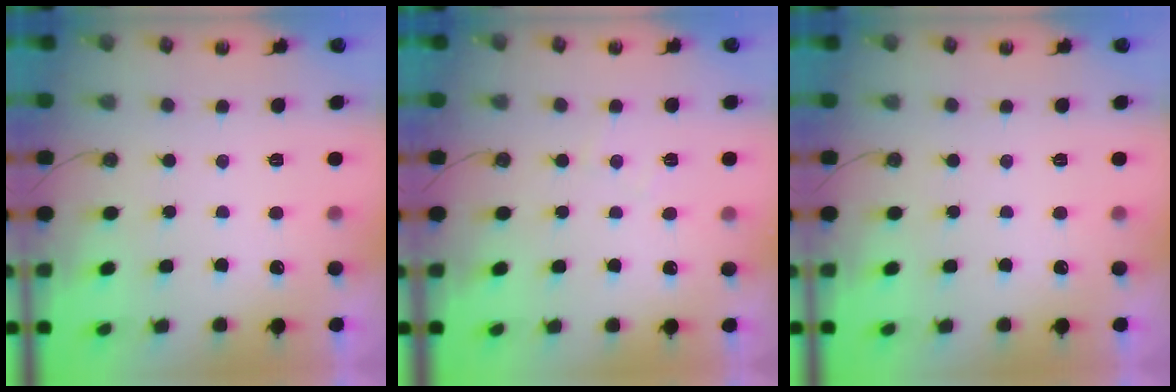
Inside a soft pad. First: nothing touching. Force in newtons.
{"total": 4.0, "press": 3.9, "slide": 0.6}
{"total": 0.0}